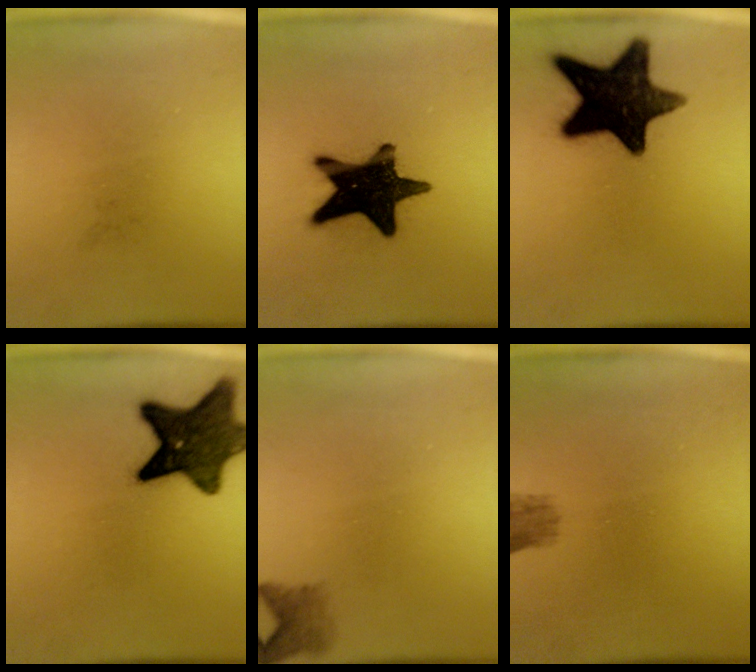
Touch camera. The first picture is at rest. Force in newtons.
{"total": 19.3}
{"total": 17.9}
{"total": 13.5}
{"total": 2.3}
{"total": 2.3}